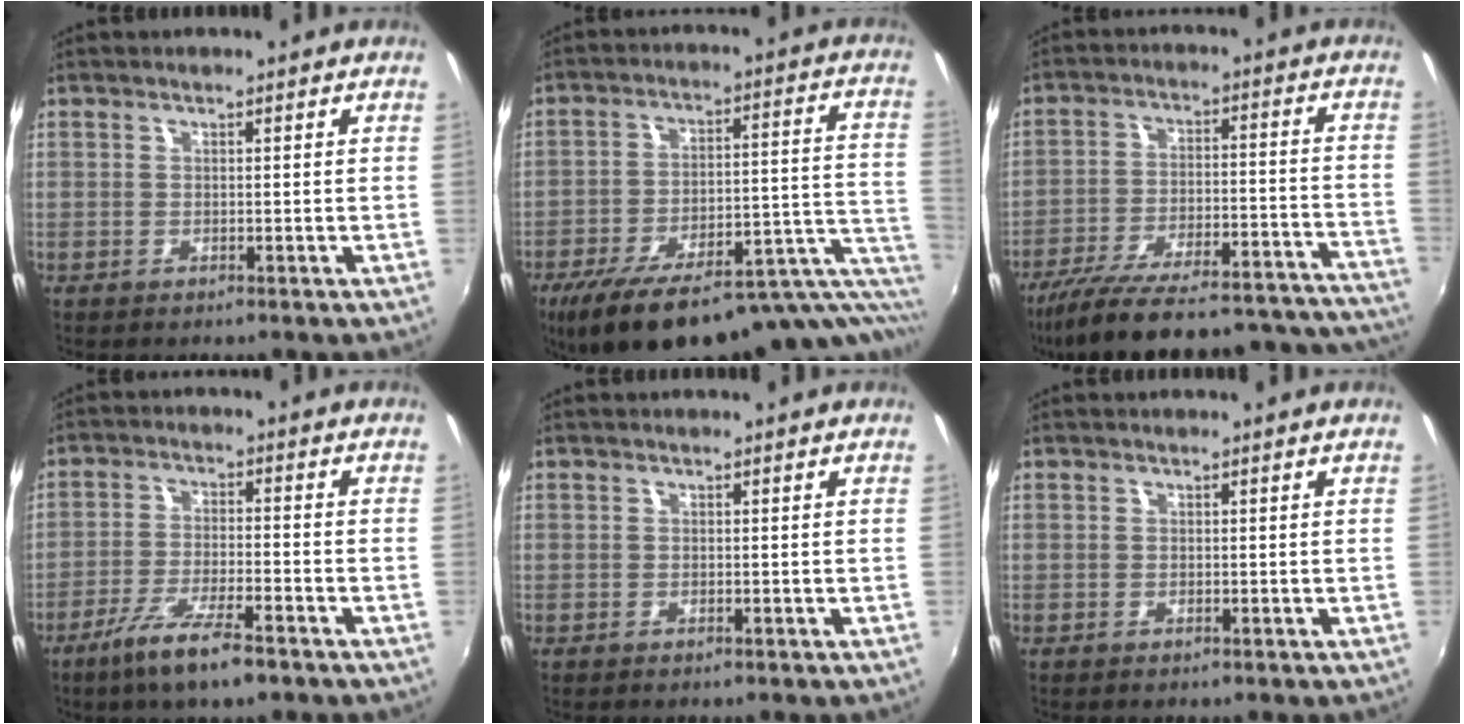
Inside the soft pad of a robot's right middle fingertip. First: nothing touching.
{"total": 25.1, "force": [-17.0, 7.0, 17.1], "torque": [-0.232, -0.035, -0.231]}
{"total": 34.3, "force": [-31.1, 5.5, 13.4], "torque": [-0.215, -0.030, -0.415]}
{"total": 9.0, "force": [-6.1, 1.0, 6.6], "torque": [-0.144, -0.017, -0.111]}
{"total": 0.0}
{"total": 0.0}